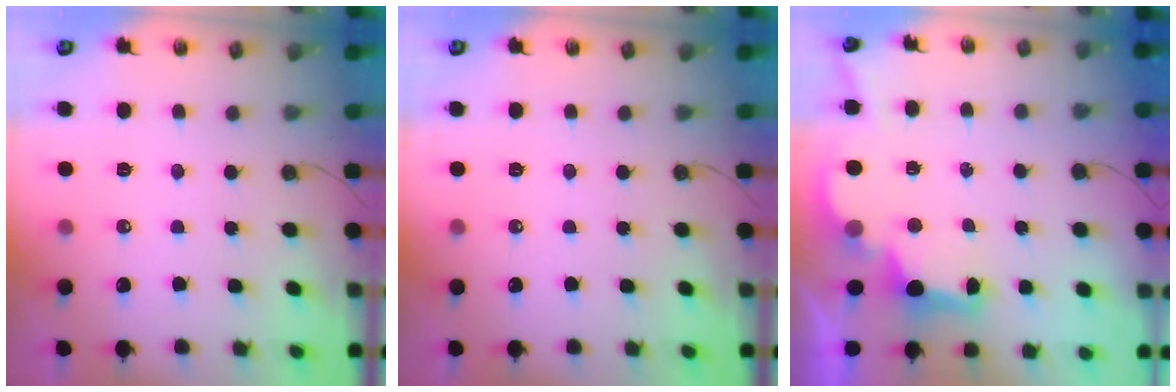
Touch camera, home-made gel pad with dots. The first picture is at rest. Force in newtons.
{"total": 0.0}
{"total": 2.8, "press": 2.7, "slide": 0.9}